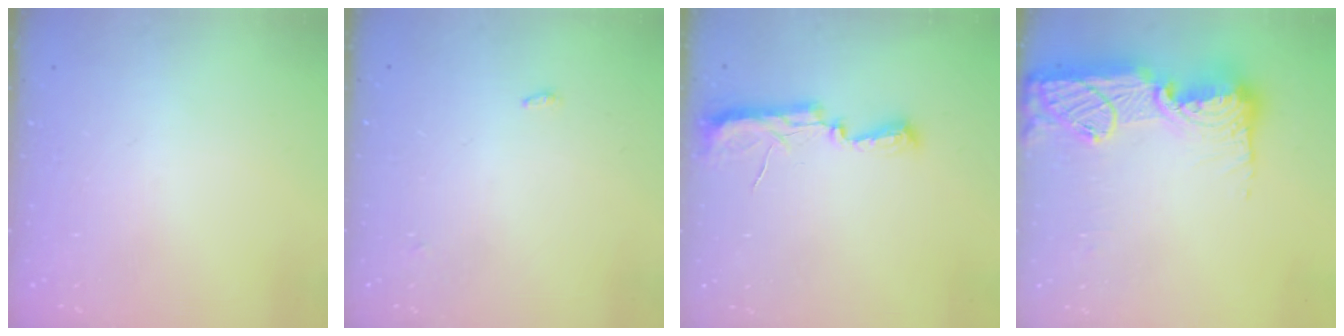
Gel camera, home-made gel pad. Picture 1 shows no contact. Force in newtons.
{"total": 6.3, "press": 2.7, "slide": 5.7}
{"total": 7.7, "press": 7.6, "slide": 1.0}
{"total": 21.2, "press": 21.2, "slide": 1.2}